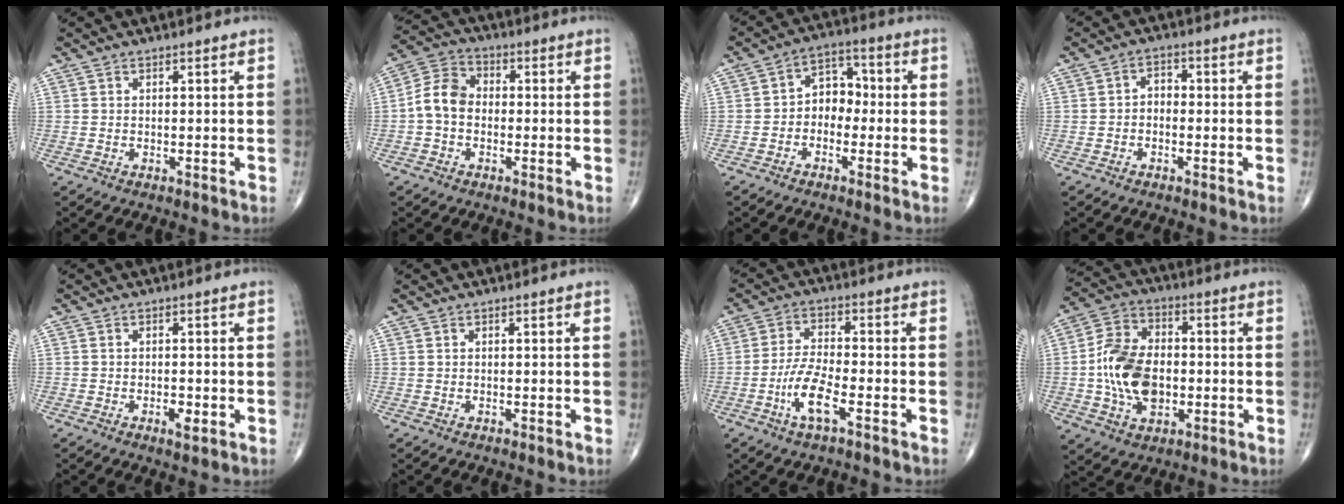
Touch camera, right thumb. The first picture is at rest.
{"total": 7.2, "force": [-1.0, 5.5, 4.5], "torque": [-0.075, 0.026, -0.035]}
{"total": 6.5, "force": [-1.1, 5.1, 4.0], "torque": [-0.029, 0.033, -0.037]}
{"total": 2.7, "force": [-0.6, 2.0, 1.7], "torque": [-0.011, 0.017, -0.023]}
{"total": 2.2, "force": [-0.8, 1.0, 1.8], "torque": [-0.030, -0.001, -0.013]}
{"total": 0.0}
{"total": 7.8, "force": [-3.4, 2.2, 6.7], "torque": [-0.142, 0.017, -0.065]}
{"total": 14.5, "force": [-1.5, 9.6, 10.8], "torque": [-0.182, 0.019, -0.029]}